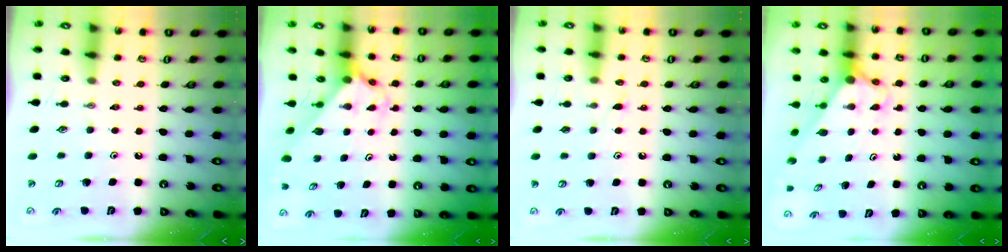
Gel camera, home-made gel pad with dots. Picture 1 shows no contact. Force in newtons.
{"total": 2.2, "press": 2.2, "slide": 0.1}
{"total": 4.6, "press": 4.6, "slide": 0.4}
{"total": 2.7, "press": 2.7, "slide": 0.0}